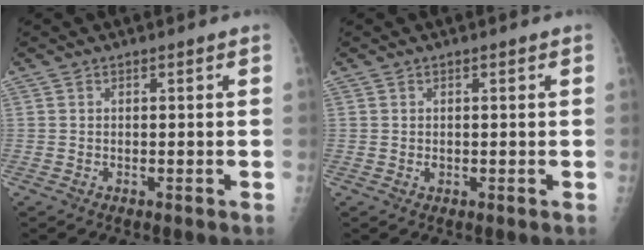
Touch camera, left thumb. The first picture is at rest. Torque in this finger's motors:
{"motor_torque": [0.11, 0.15, 0.32, 0.27, -0.03]}